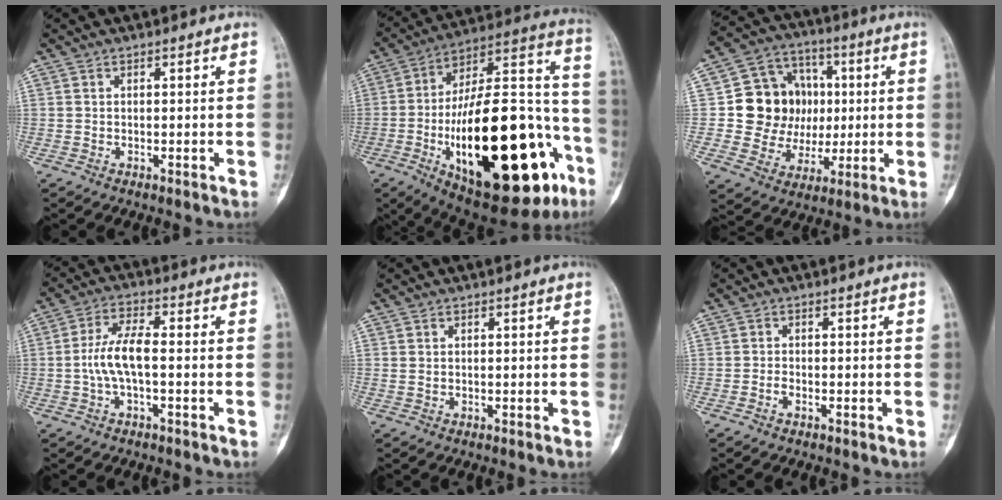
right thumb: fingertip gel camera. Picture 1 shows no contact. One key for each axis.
{"total": 38.4, "fx": -12.9, "fy": 15.4, "fz": 32.7, "tx": -0.462, "ty": 0.051, "tz": -0.183}
{"total": 16.0, "fx": 1.4, "fy": 14.0, "fz": 7.5, "tx": -0.068, "ty": 0.019, "tz": 0.037}
{"total": 7.2, "fx": -0.9, "fy": 2.6, "fz": 6.7, "tx": -0.145, "ty": 0.024, "tz": -0.023}
{"total": 0.9, "fx": 0.3, "fy": 0.7, "fz": 0.5, "tx": -0.011, "ty": 0.002, "tz": 0.009}
{"total": 1.1, "fx": -0.6, "fy": 0.6, "fz": 0.7, "tx": -0.010, "ty": 0.004, "tz": -0.013}